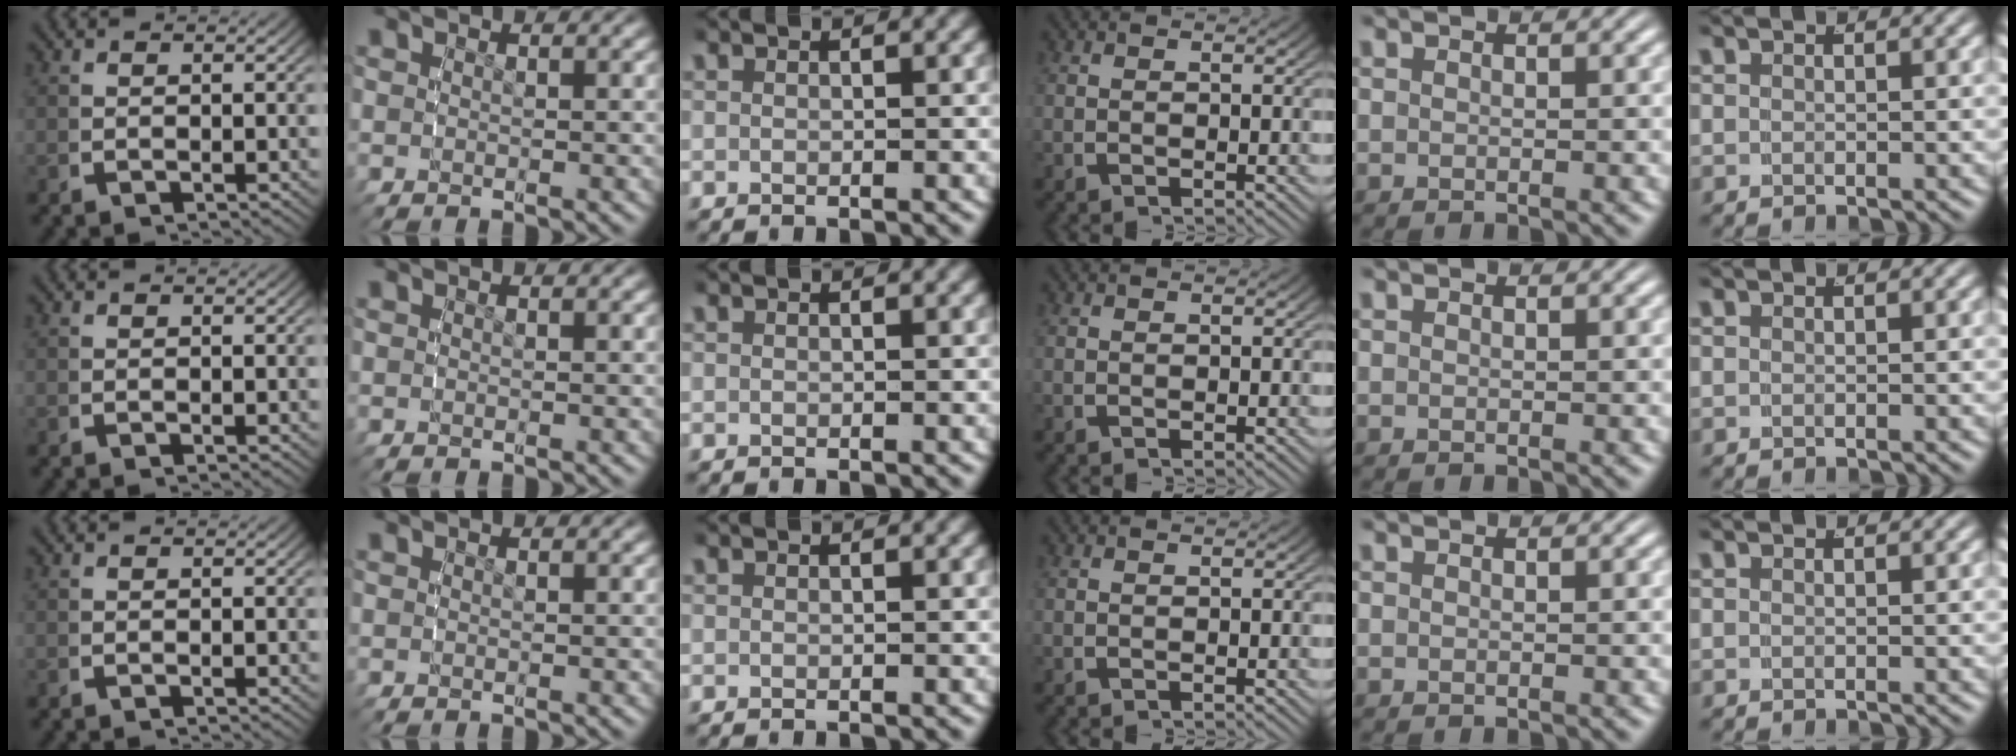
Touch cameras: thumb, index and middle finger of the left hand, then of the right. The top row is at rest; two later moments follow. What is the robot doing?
{"motion": "reach", "object": "paper"}